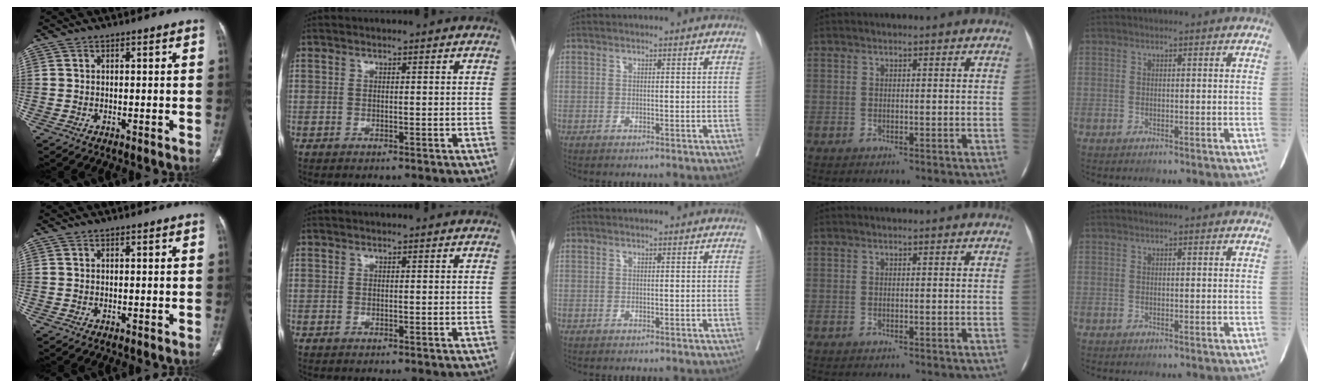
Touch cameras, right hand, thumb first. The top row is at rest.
{}